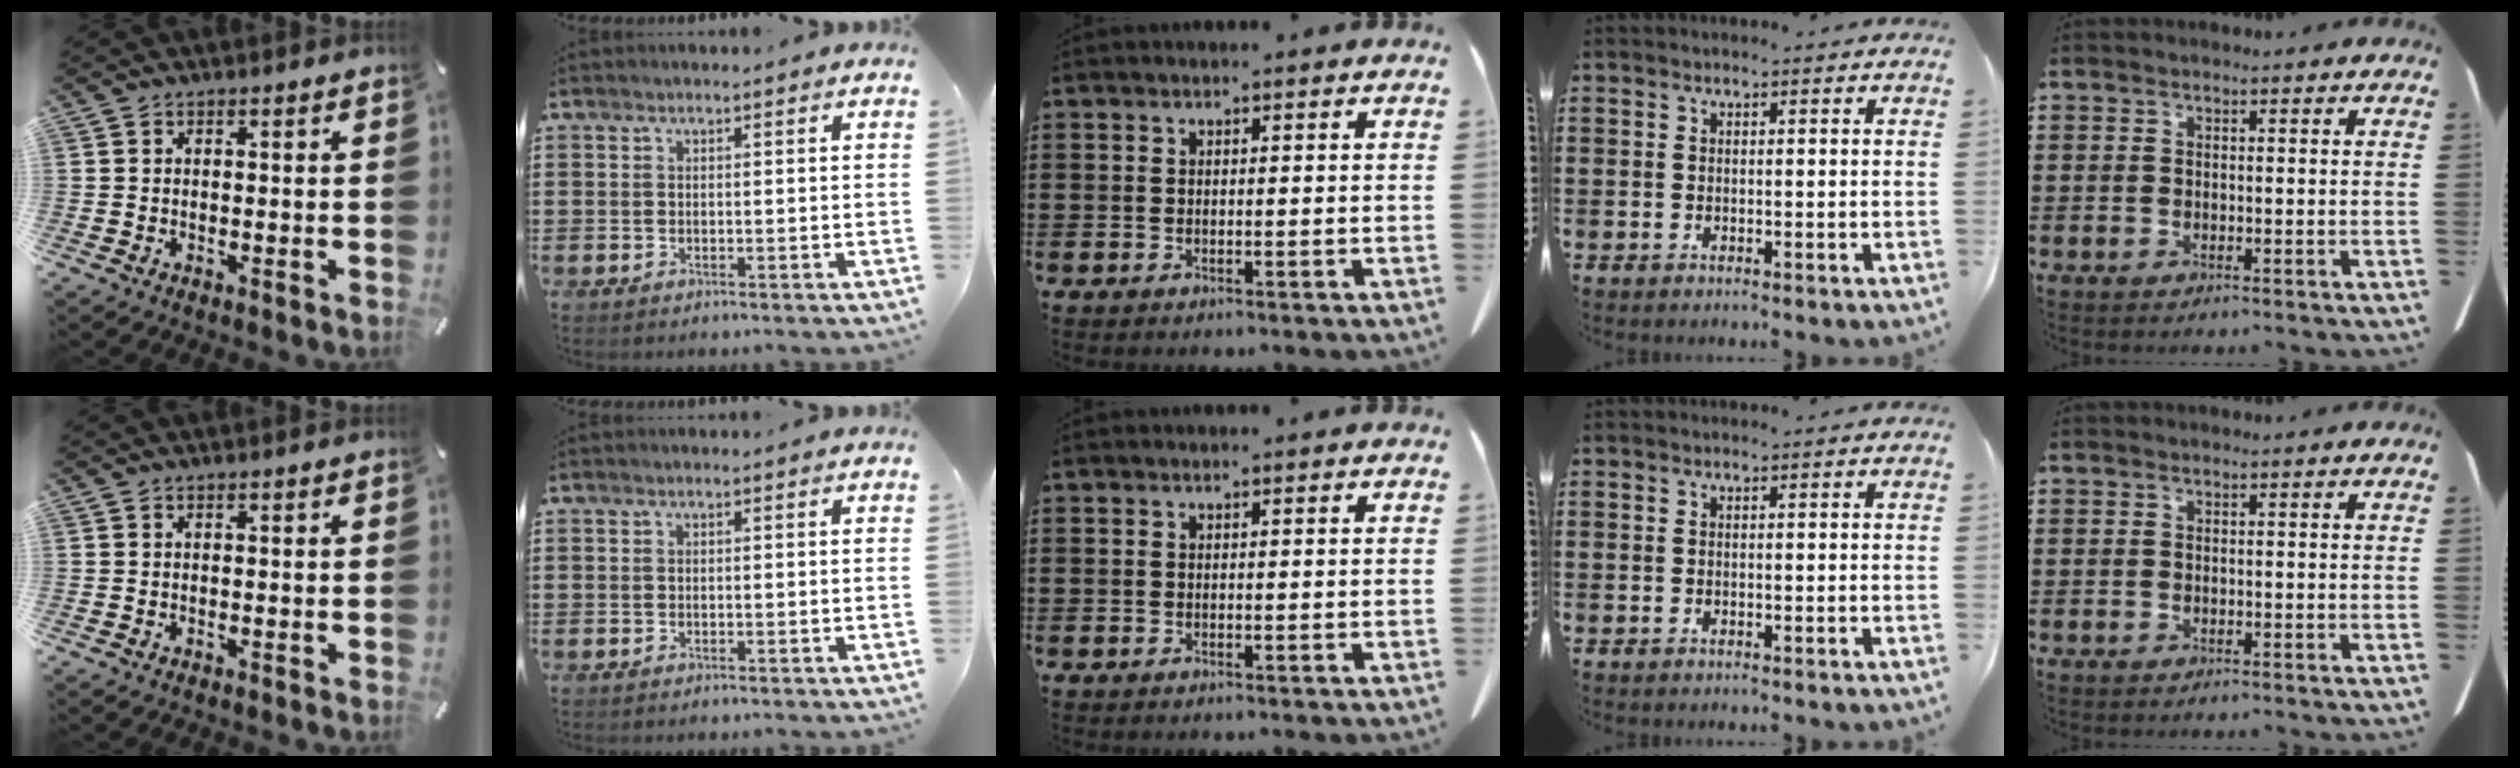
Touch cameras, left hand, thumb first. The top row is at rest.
{}